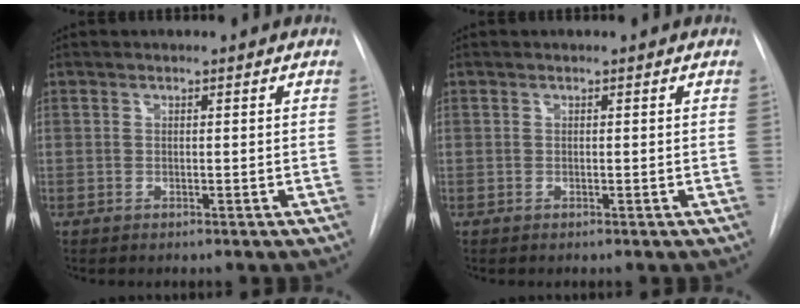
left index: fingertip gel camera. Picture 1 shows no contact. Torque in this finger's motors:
{"motor_torque": [0.01, -0.02, 0.04, 0.00]}